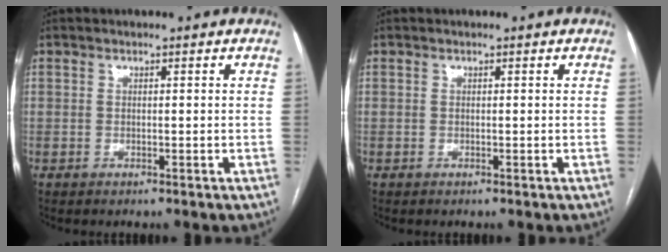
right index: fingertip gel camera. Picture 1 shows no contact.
{"total": 0.0}